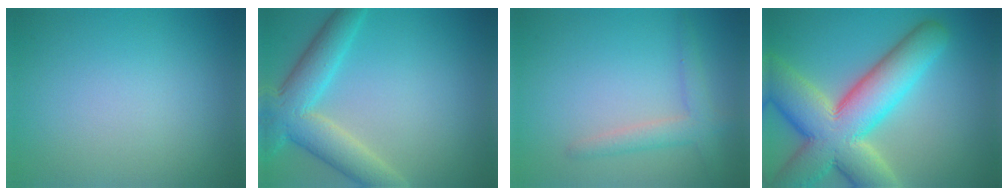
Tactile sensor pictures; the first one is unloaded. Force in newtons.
{"total": 6.5, "press": 6.5, "slide": 0.4}
{"total": 2.5, "press": 2.5, "slide": 0.1}
{"total": 12.4, "press": 12.3, "slide": 1.2}